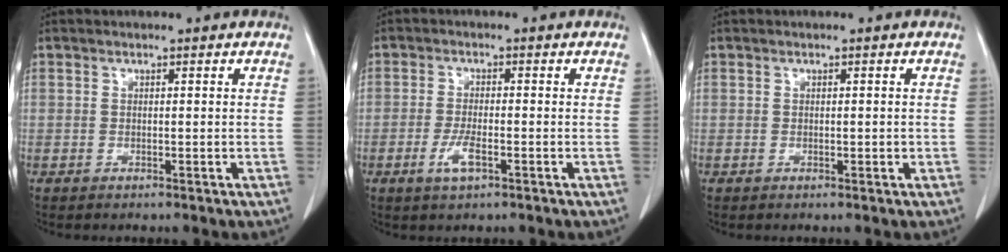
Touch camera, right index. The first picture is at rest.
{"total": 3.8, "force": [-1.7, 0.9, 3.2], "torque": [-0.068, -0.002, -0.031]}
{"total": 0.7, "force": [-0.1, 0.4, 0.6], "torque": [-0.008, 0.000, 0.002]}